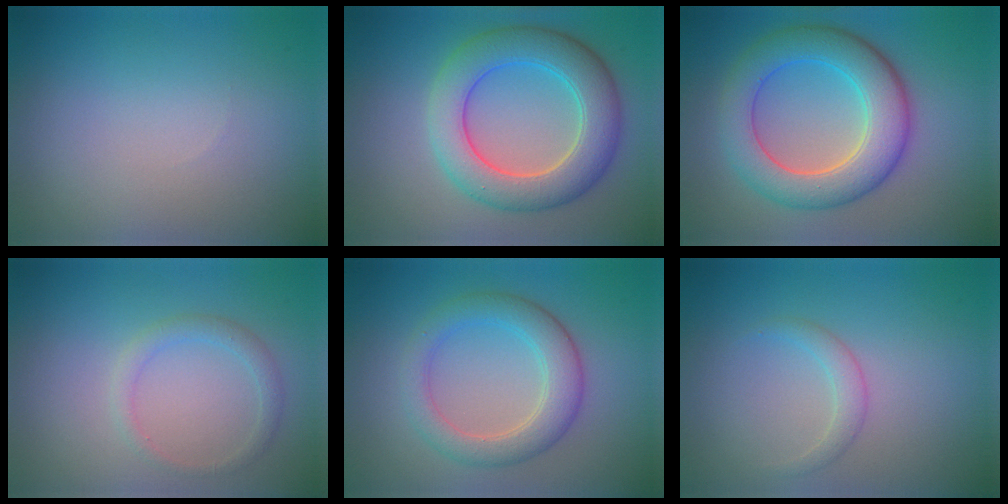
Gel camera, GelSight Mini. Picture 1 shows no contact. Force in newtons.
{"total": 7.1, "press": 7.1, "slide": 0.1}
{"total": 7.4, "press": 7.4, "slide": 0.5}
{"total": 1.5, "press": 1.5, "slide": 0.1}
{"total": 4.4, "press": 4.4, "slide": 0.1}
{"total": 1.4, "press": 1.4, "slide": 0.1}